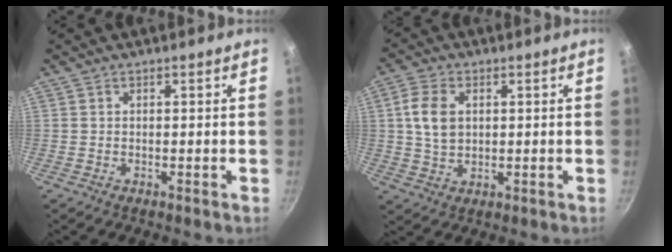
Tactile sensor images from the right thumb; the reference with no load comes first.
{"total": 7.3, "force": [1.4, 5.0, 5.1], "torque": [-0.087, 0.002, 0.027]}